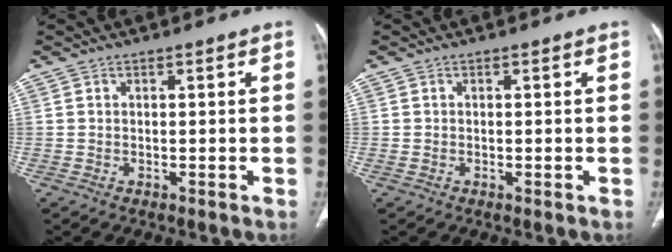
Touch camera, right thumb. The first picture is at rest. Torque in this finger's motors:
{"motor_torque": [2.05, 2.39, -0.07, 0.33, 0.08]}